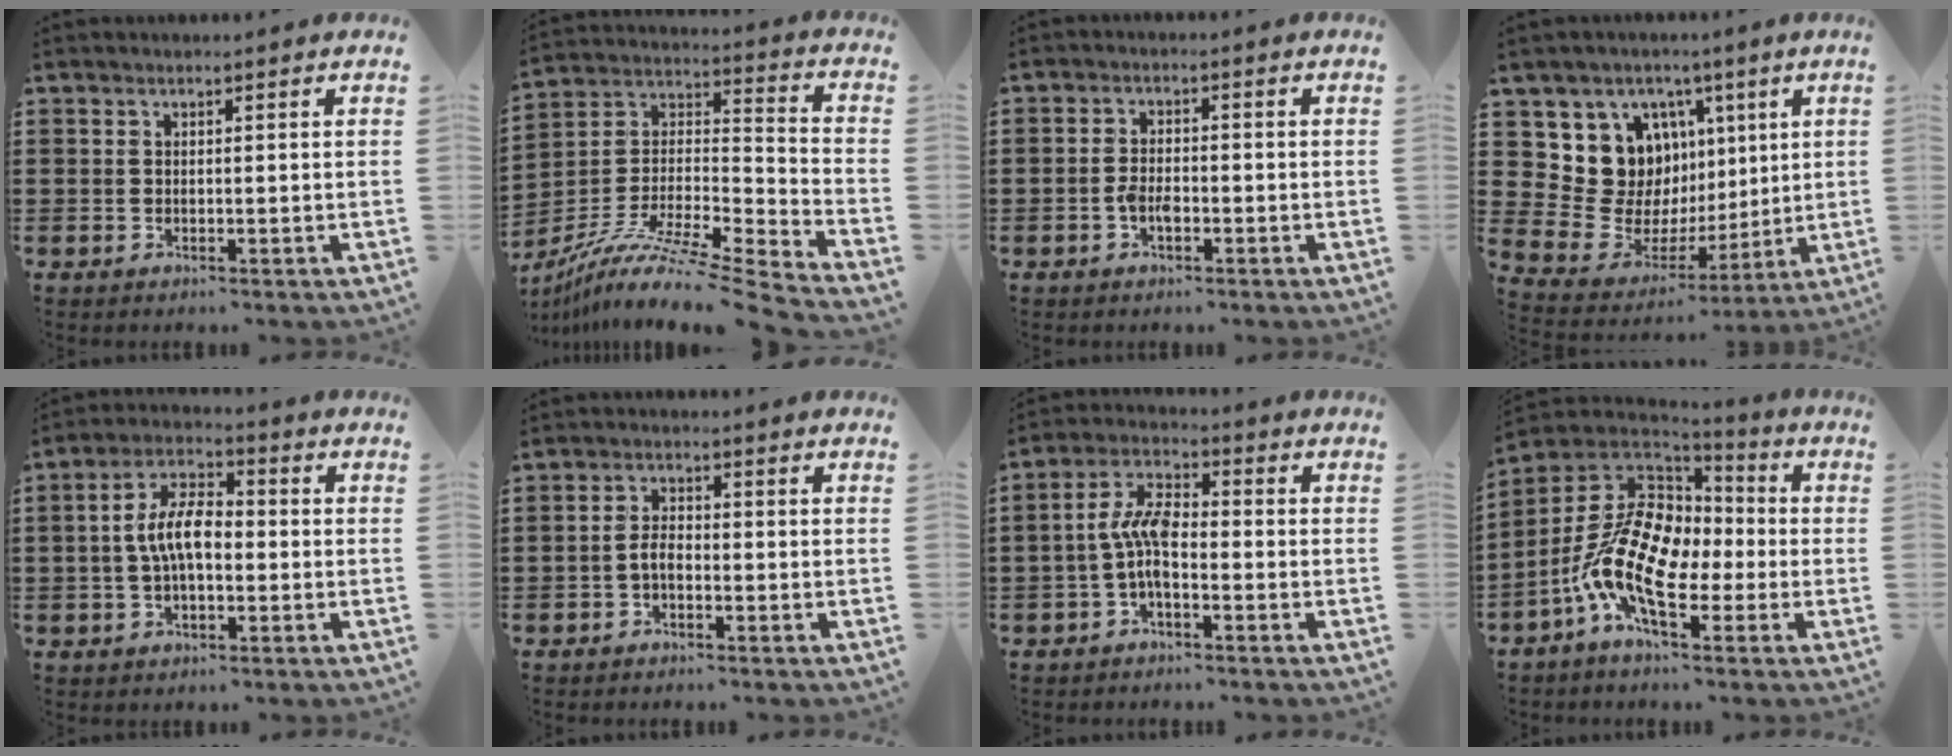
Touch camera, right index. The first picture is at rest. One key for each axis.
{"total": 10.3, "fx": -8.4, "fy": 0.4, "fz": 6.0, "tx": -0.108, "ty": -0.003, "tz": -0.164}
{"total": 2.6, "fx": -1.1, "fy": 1.2, "fz": 2.1, "tx": -0.046, "ty": 0.000, "tz": -0.021}
{"total": 11.6, "fx": 4.1, "fy": 10.4, "fz": 3.1, "tx": -0.086, "ty": -0.042, "tz": 0.089}
{"total": 7.5, "fx": -0.5, "fy": 3.5, "fz": 6.6, "tx": -0.139, "ty": 0.004, "tz": -0.013}
{"total": 2.6, "fx": -1.0, "fy": 1.3, "fz": 2.1, "tx": -0.055, "ty": -0.001, "tz": -0.025}
{"total": 6.4, "fx": -1.5, "fy": 2.5, "fz": 5.6, "tx": -0.129, "ty": 0.001, "tz": -0.034}
{"total": 14.2, "fx": -4.2, "fy": 7.6, "fz": 11.2, "tx": -0.271, "ty": -0.004, "tz": -0.088}